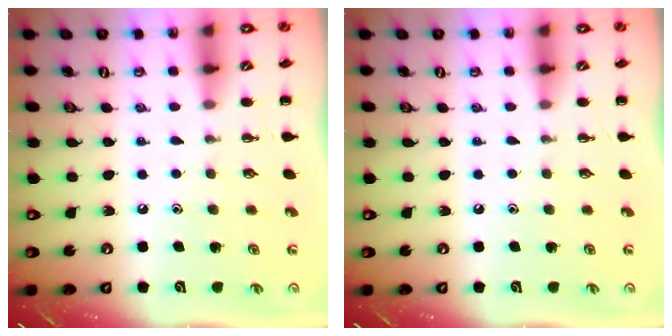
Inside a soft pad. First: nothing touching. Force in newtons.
{"total": 0.0}